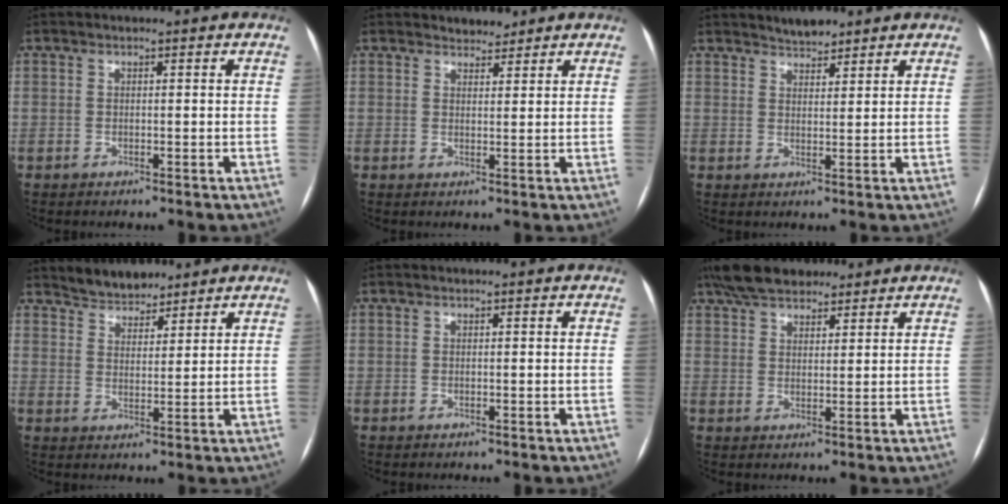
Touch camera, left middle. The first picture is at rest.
{"total": 2.2, "force": [2.0, 0.9, 0.2], "torque": [-0.002, 0.002, 0.032]}
{"total": 3.2, "force": [2.9, 0.9, 0.9], "torque": [-0.016, 0.004, 0.047]}
{"total": 4.9, "force": [4.5, 1.8, 0.8], "torque": [-0.015, 0.009, 0.082]}
{"total": 0.0}
{"total": 9.4, "force": [7.5, 3.8, 4.2], "torque": [-0.069, 0.033, 0.132]}